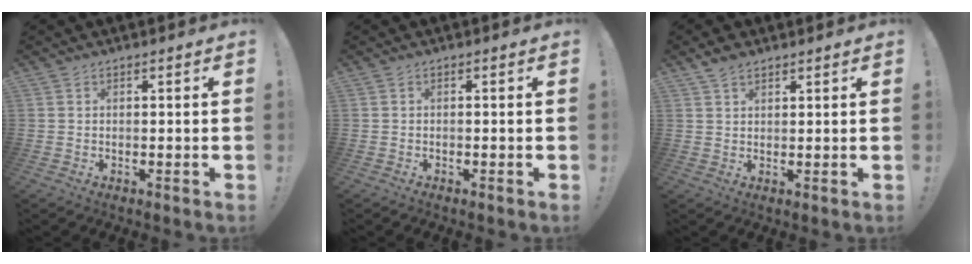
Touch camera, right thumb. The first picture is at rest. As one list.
[{"total": 0.0}, {"total": 3.3, "force": [2.4, 1.6, 1.5], "torque": [-0.023, -0.010, 0.046]}]